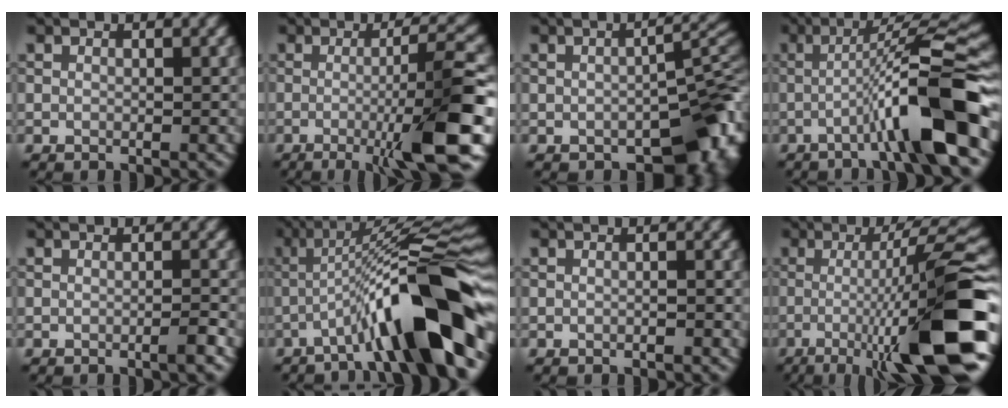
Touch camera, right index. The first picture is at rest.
{"total": 9.5, "force": [-2.6, 1.0, 9.1], "torque": [-0.126, 0.007, -0.050]}
{"total": 7.8, "force": [-3.6, 4.1, 5.6], "torque": [-0.051, -0.011, -0.043]}
{"total": 10.5, "force": [-3.4, 1.2, 9.8], "torque": [-0.132, 0.024, -0.062]}
{"total": 1.4, "force": [-0.7, 0.1, 1.3], "torque": [-0.017, 0.003, -0.016]}
{"total": 12.8, "force": [-5.1, 2.0, 11.5], "torque": [-0.170, 0.024, -0.083]}
{"total": 0.6, "force": [-0.3, 0.1, 0.5], "torque": [-0.009, 0.000, -0.008]}
{"total": 13.1, "force": [-3.7, 1.7, 12.5], "torque": [-0.164, 0.018, -0.061]}